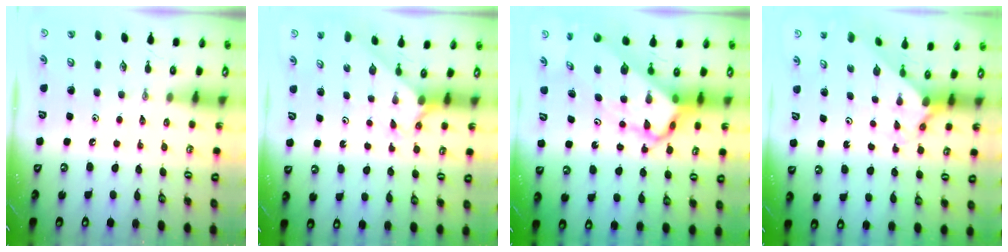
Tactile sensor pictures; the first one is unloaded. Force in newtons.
{"total": 3.1, "press": 3.0, "slide": 0.4}
{"total": 9.7, "press": 9.7, "slide": 0.9}
{"total": 1.7, "press": 1.7, "slide": 0.1}